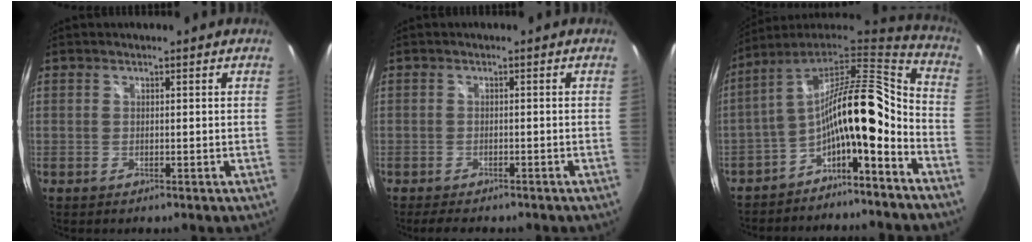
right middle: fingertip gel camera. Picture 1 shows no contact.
{"total": 3.8, "force": [-3.3, 1.2, 1.6], "torque": [-0.038, -0.004, -0.048]}
{"total": 17.1, "force": [-6.4, 5.8, 14.7], "torque": [-0.246, 0.011, -0.125]}